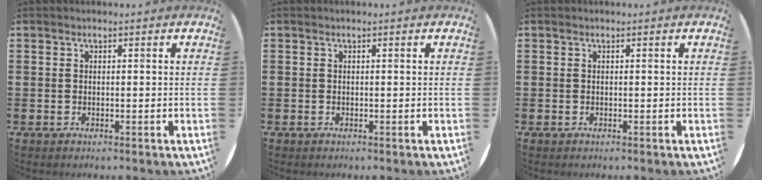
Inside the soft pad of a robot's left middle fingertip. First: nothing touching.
{"total": 0.0}
{"total": 0.0}